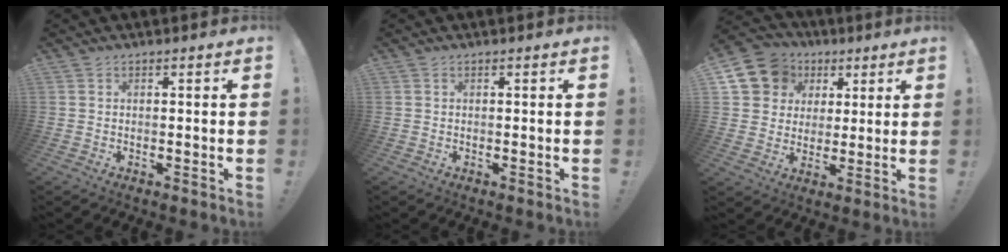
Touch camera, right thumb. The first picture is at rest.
{"total": 0.0}
{"total": 12.8, "force": [5.2, 10.9, 4.4], "torque": [-0.065, -0.020, 0.110]}